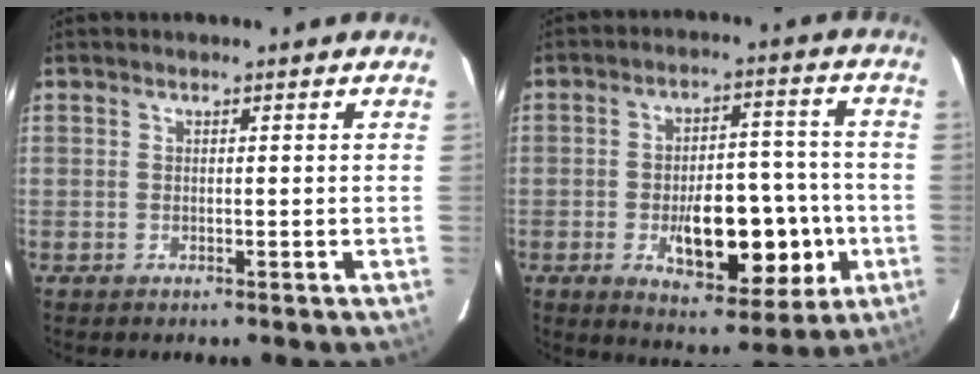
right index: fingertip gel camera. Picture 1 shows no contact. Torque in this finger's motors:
{"motor_torque": [1.19, -0.95, 0.63, 0.10]}